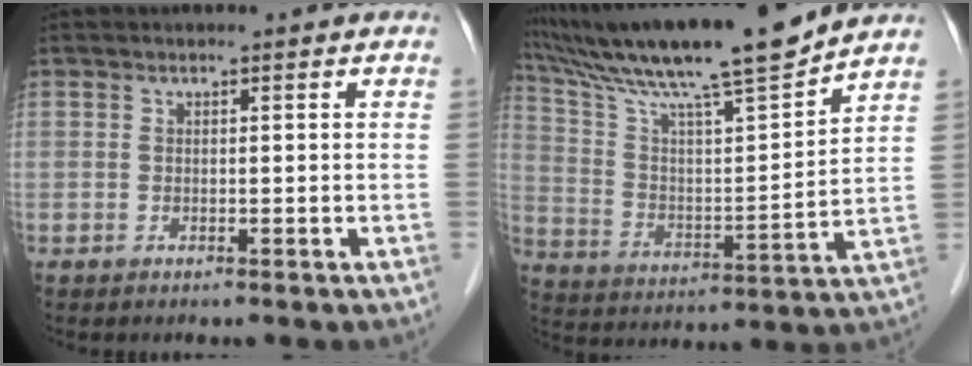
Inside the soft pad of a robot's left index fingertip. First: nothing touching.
{"total": 20.0, "force": [16.9, -0.2, 10.6], "torque": [-0.189, 0.008, 0.284]}